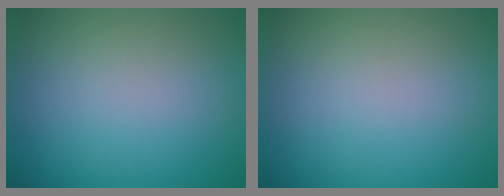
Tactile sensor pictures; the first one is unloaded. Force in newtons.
{"total": 0.0}